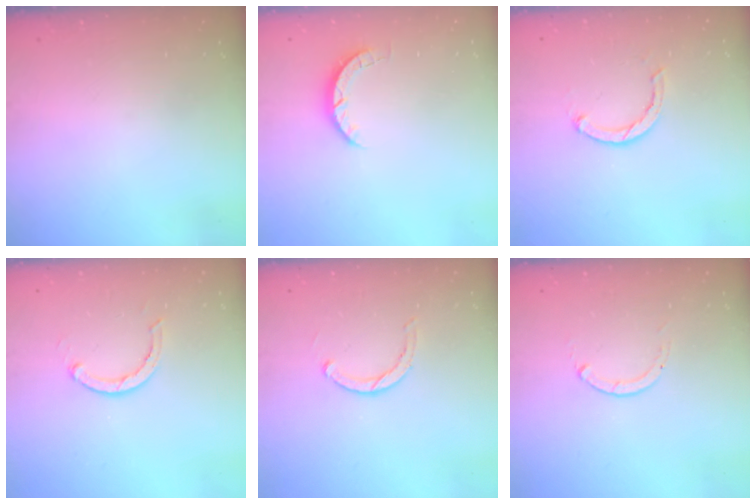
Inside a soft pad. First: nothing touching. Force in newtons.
{"total": 3.1, "press": 3.0, "slide": 0.4}
{"total": 2.3, "press": 2.3, "slide": 0.3}
{"total": 2.9, "press": 2.8, "slide": 0.5}
{"total": 2.8, "press": 2.8, "slide": 0.2}
{"total": 0.0}